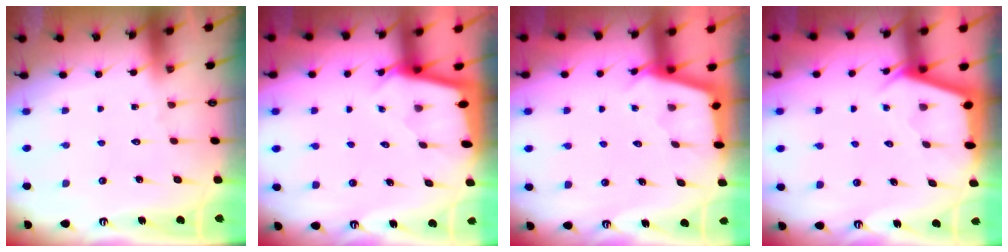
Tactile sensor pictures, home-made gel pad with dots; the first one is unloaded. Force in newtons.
{"total": 2.0, "press": 2.0, "slide": 0.1}
{"total": 3.0, "press": 2.9, "slide": 0.3}
{"total": 2.7, "press": 2.6, "slide": 0.3}